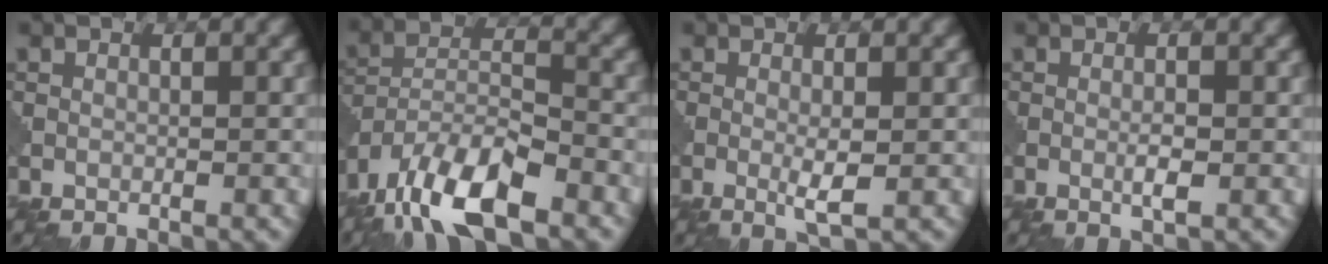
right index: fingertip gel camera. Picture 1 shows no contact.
{"total": 10.1, "force": [-7.4, 3.2, 6.1], "torque": [-0.104, 0.002, -0.150]}
{"total": 2.2, "force": [-0.3, 0.3, 2.2], "torque": [-0.040, -0.004, -0.003]}
{"total": 1.6, "force": [-0.3, 0.3, 1.5], "torque": [-0.030, -0.001, -0.008]}